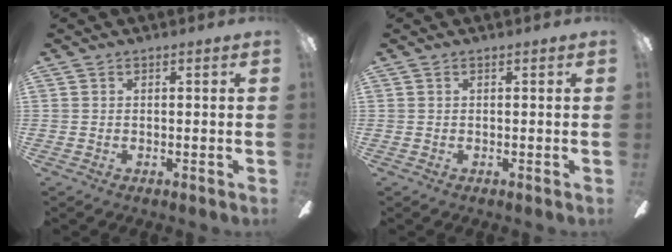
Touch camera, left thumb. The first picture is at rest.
{"total": 0.0}